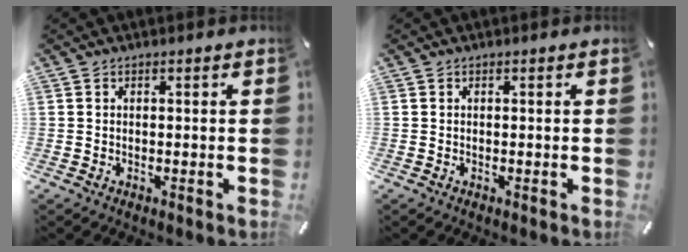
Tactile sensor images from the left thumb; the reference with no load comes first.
{"total": 0.0}